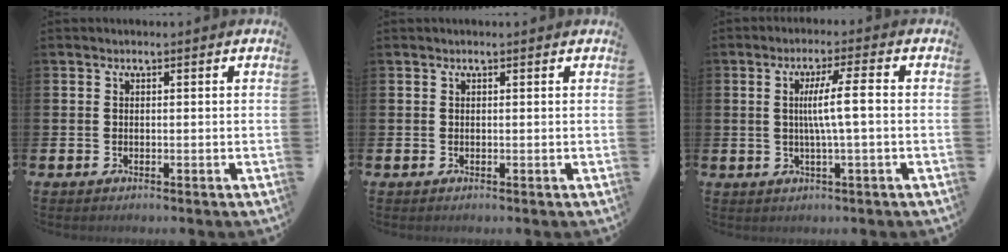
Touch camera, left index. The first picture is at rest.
{"total": 0.0}
{"total": 5.3, "force": [0.3, 0.1, 5.3], "torque": [-0.092, -0.002, -0.002]}